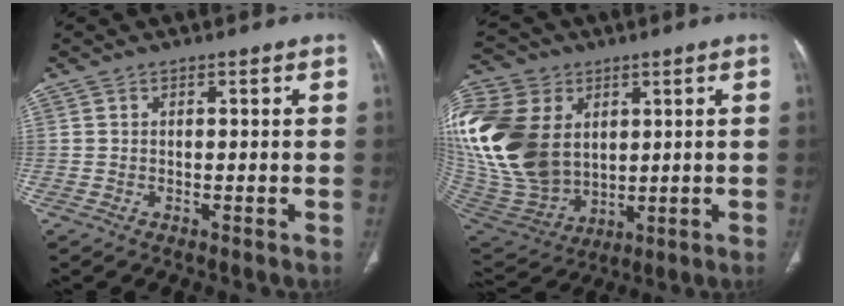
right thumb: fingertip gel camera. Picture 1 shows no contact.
{"total": 29.9, "force": [5.8, 21.7, 19.7], "torque": [-0.453, 0.011, 0.131]}